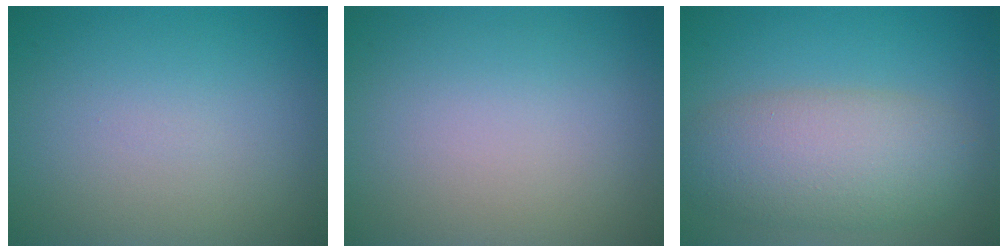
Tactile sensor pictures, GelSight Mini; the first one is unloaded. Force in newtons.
{"total": 0.0}
{"total": 6.9, "press": 6.9, "slide": 0.4}